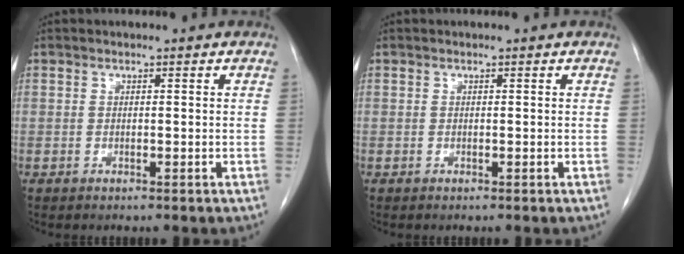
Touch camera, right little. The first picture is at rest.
{"total": 0.0}